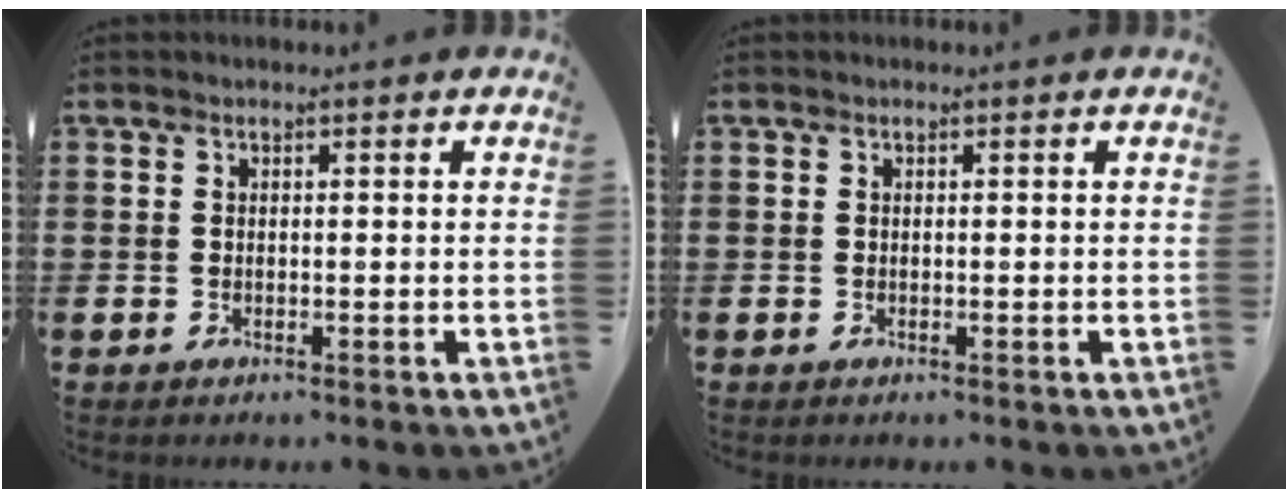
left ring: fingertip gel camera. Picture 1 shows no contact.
{"total": 0.0}